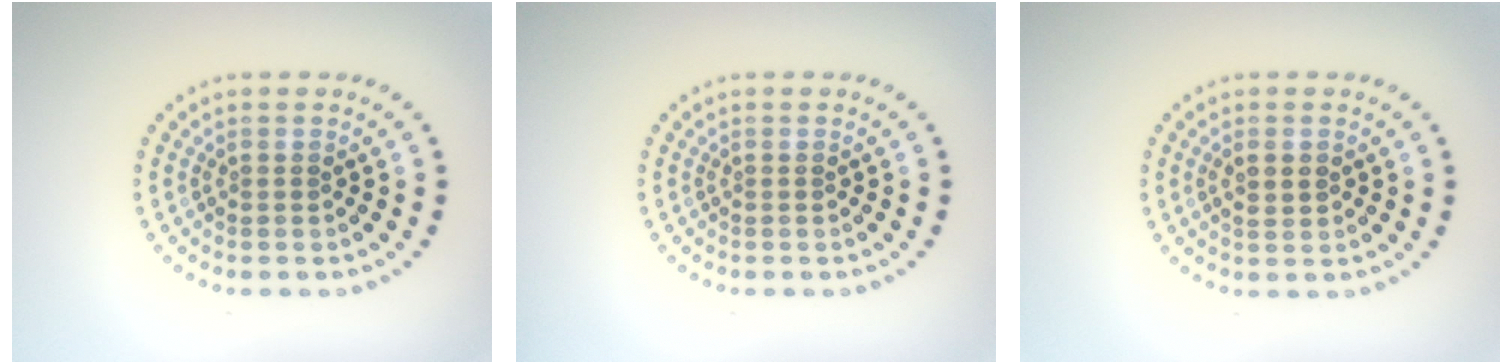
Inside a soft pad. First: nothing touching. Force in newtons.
{"total": 0.0}
{"total": 1.3, "press": 1.3, "slide": 0.3}